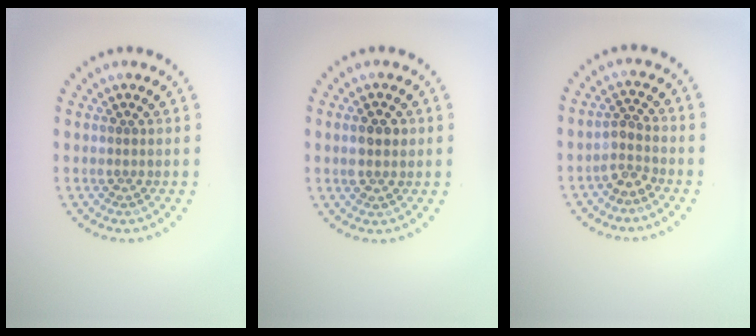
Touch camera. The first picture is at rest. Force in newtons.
{"total": 2.0, "press": 2.0, "slide": 0.2}
{"total": 2.0, "press": 1.4, "slide": 1.4}